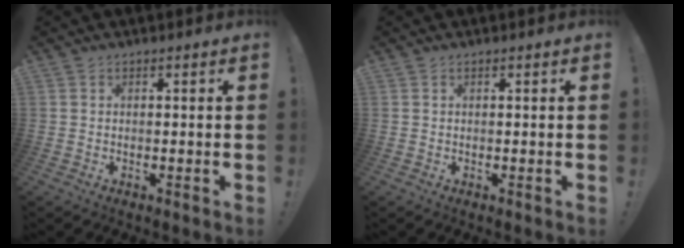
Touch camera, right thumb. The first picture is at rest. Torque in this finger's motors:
{"motor_torque": [-0.08, 0.17, -0.09, 0.02, 0.04]}